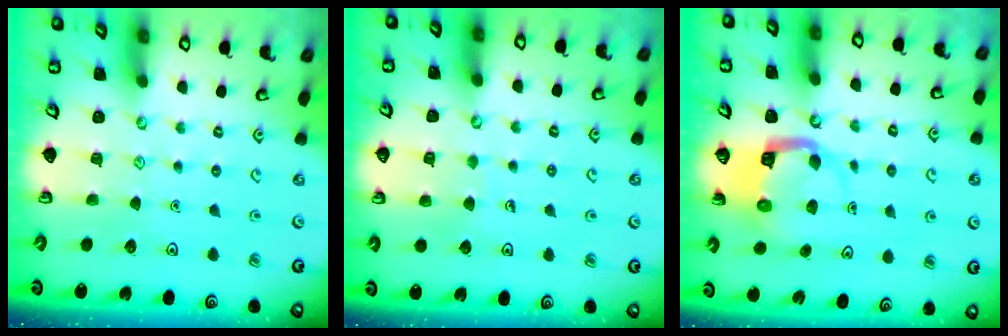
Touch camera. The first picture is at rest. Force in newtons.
{"total": 4.2, "press": 4.2, "slide": 0.3}
{"total": 6.7, "press": 6.7, "slide": 0.1}